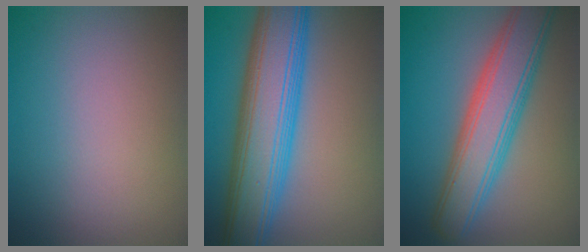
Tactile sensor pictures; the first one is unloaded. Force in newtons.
{"total": 10.7, "press": 10.7, "slide": 0.1}
{"total": 7.3, "press": 7.3, "slide": 0.1}